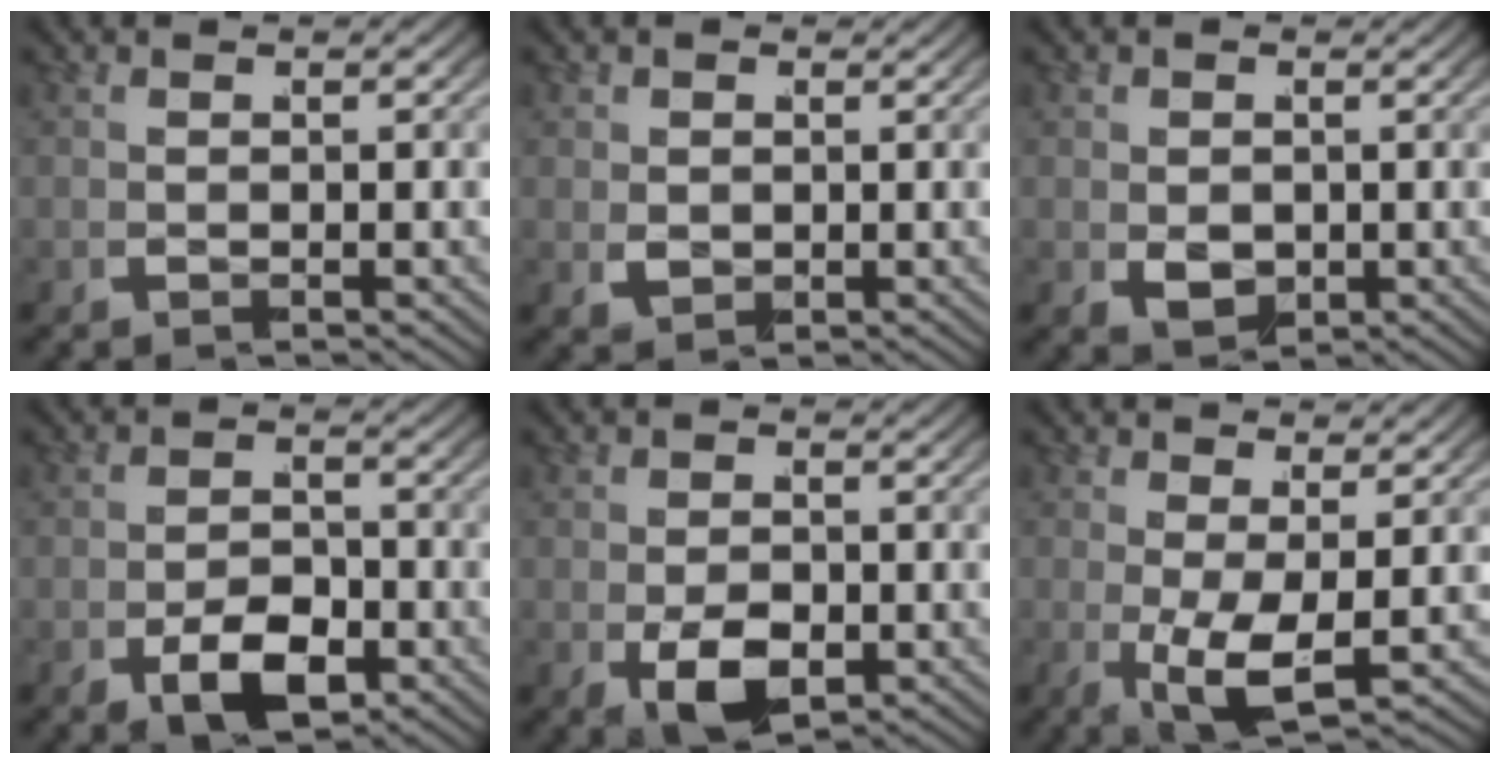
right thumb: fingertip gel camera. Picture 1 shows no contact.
{"total": 2.1, "force": [0.3, 1.8, 1.0], "torque": [-0.024, -0.020, 0.012]}
{"total": 3.0, "force": [-0.3, 2.4, 1.7], "torque": [-0.037, -0.026, 0.001]}
{"total": 4.6, "force": [-2.6, 2.8, 2.6], "torque": [-0.040, -0.022, -0.044]}
{"total": 4.7, "force": [-1.8, 3.2, 2.9], "torque": [-0.068, -0.039, -0.019]}
{"total": 4.3, "force": [-0.7, 2.2, 3.7], "torque": [-0.070, -0.029, -0.007]}